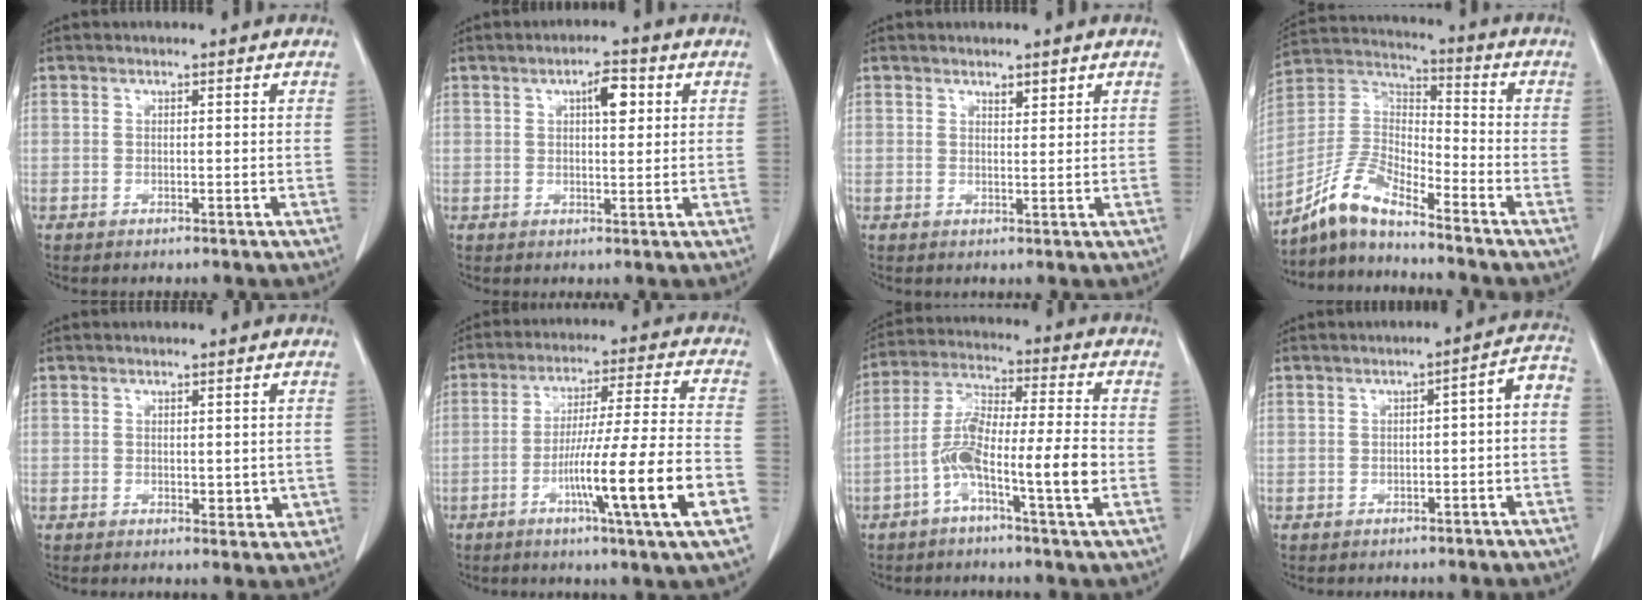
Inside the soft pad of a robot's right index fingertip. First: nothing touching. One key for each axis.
{"total": 4.1, "fx": 1.5, "fy": 1.3, "fz": 3.6, "tx": -0.060, "ty": 0.006, "tz": 0.021}
{"total": 1.4, "fx": 1.1, "fy": 0.4, "fz": 0.8, "tx": -0.014, "ty": -0.004, "tz": 0.019}
{"total": 9.3, "fx": -7.9, "fy": 1.7, "fz": 4.5, "tx": -0.111, "ty": 0.019, "tz": -0.157}
{"total": 2.7, "fx": -0.2, "fy": 1.7, "fz": 2.1, "tx": -0.018, "ty": -0.002, "tz": 0.002}
{"total": 16.0, "fx": -5.9, "fy": -1.2, "fz": 14.8, "tx": -0.250, "ty": -0.010, "tz": -0.097}
{"total": 11.1, "fx": -3.8, "fy": 0.6, "fz": 10.5, "tx": -0.206, "ty": 0.017, "tz": -0.073}
{"total": 4.7, "fx": -1.3, "fy": 1.2, "fz": 4.4, "tx": -0.051, "ty": 0.026, "tz": -0.017}